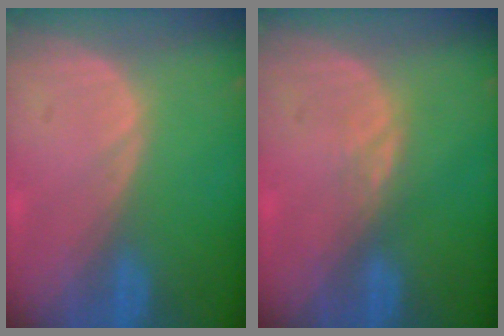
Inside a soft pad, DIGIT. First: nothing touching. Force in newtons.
{"total": 1.4, "press": 1.4, "slide": 0.3}